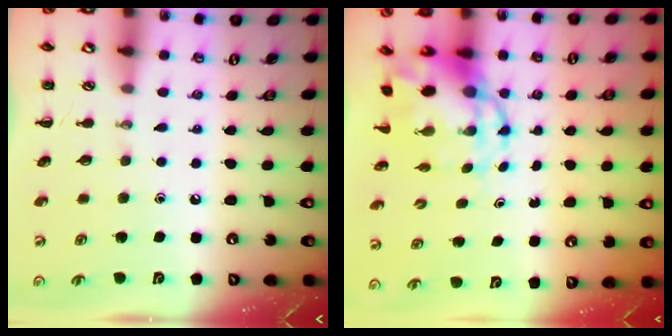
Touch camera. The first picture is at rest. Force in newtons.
{"total": 7.5, "press": 7.3, "slide": 1.6}